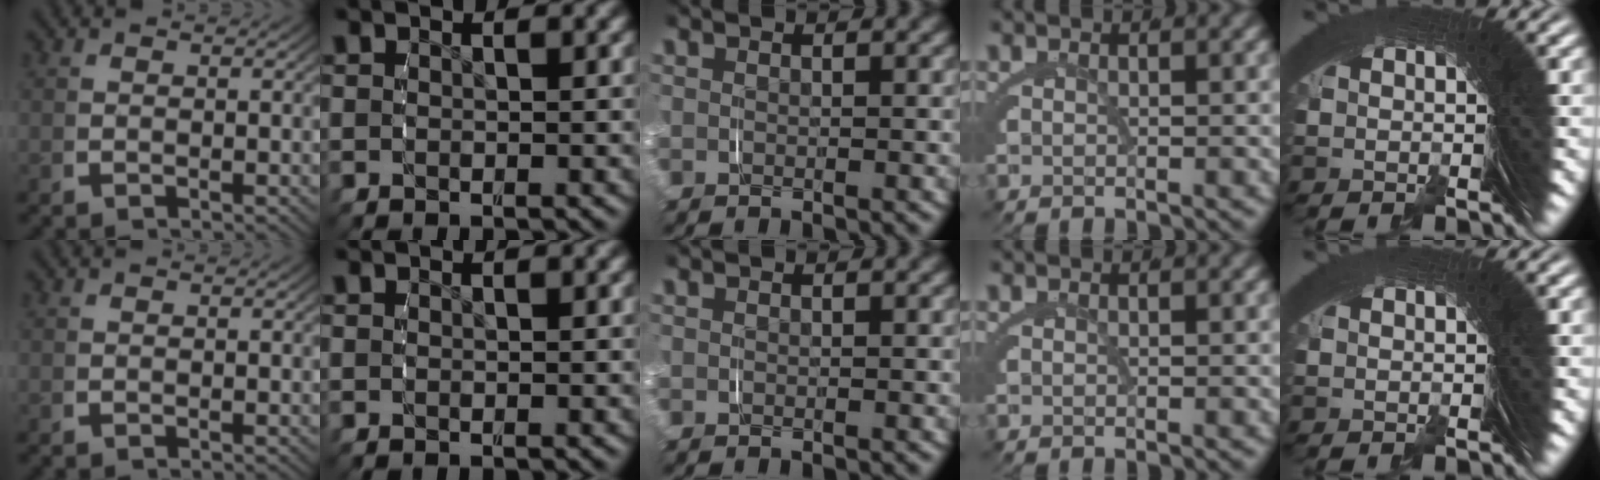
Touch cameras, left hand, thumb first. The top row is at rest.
{}